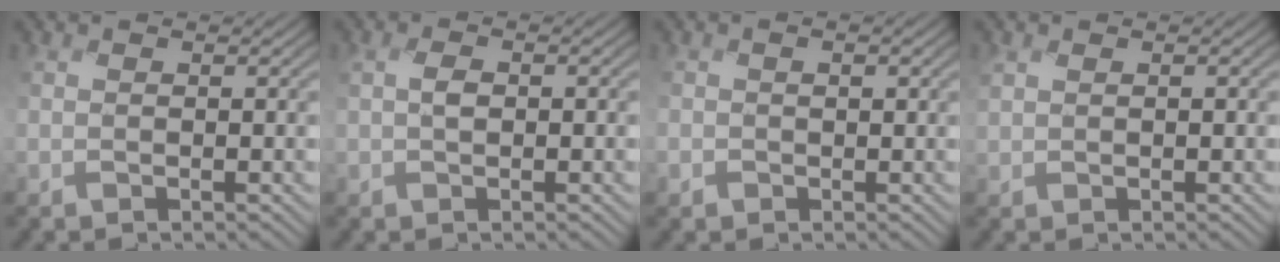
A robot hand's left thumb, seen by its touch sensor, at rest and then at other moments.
{"total": 2.1, "force": [-0.3, 1.2, 1.7], "torque": [-0.037, 0.002, -0.007]}
{"total": 1.4, "force": [-0.2, 1.3, 0.5], "torque": [-0.014, -0.004, -0.005]}
{"total": 1.5, "force": [0.4, 1.1, 0.9], "torque": [-0.026, -0.001, 0.008]}